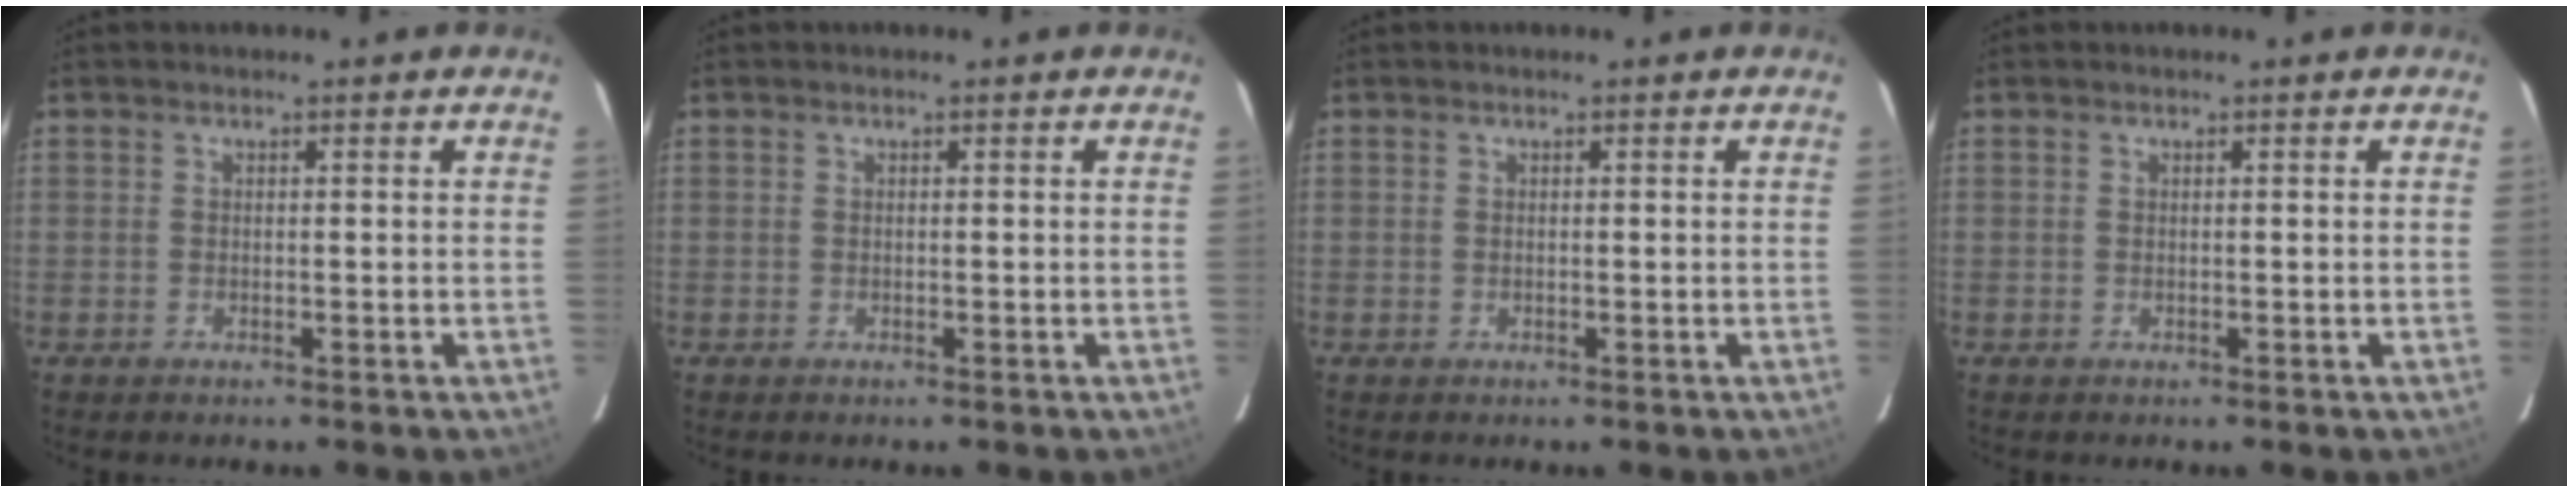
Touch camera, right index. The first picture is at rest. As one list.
[{"total": 0.0}, {"total": 0.0}, {"total": 0.0}]